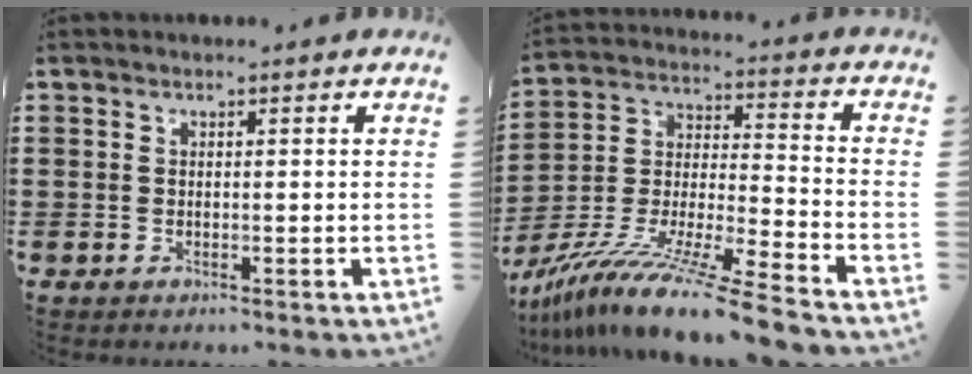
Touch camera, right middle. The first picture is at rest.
{"total": 13.6, "force": [-11.8, -1.1, 6.6], "torque": [-0.124, 0.005, -0.231]}